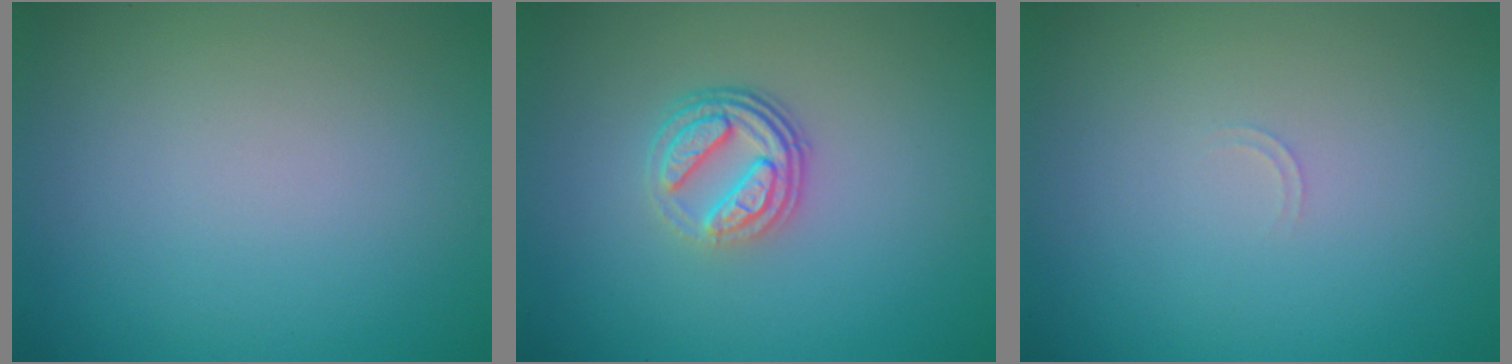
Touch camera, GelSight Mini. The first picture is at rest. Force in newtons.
{"total": 3.9, "press": 2.8, "slide": 2.7}
{"total": 0.6, "press": 0.6, "slide": 0.2}